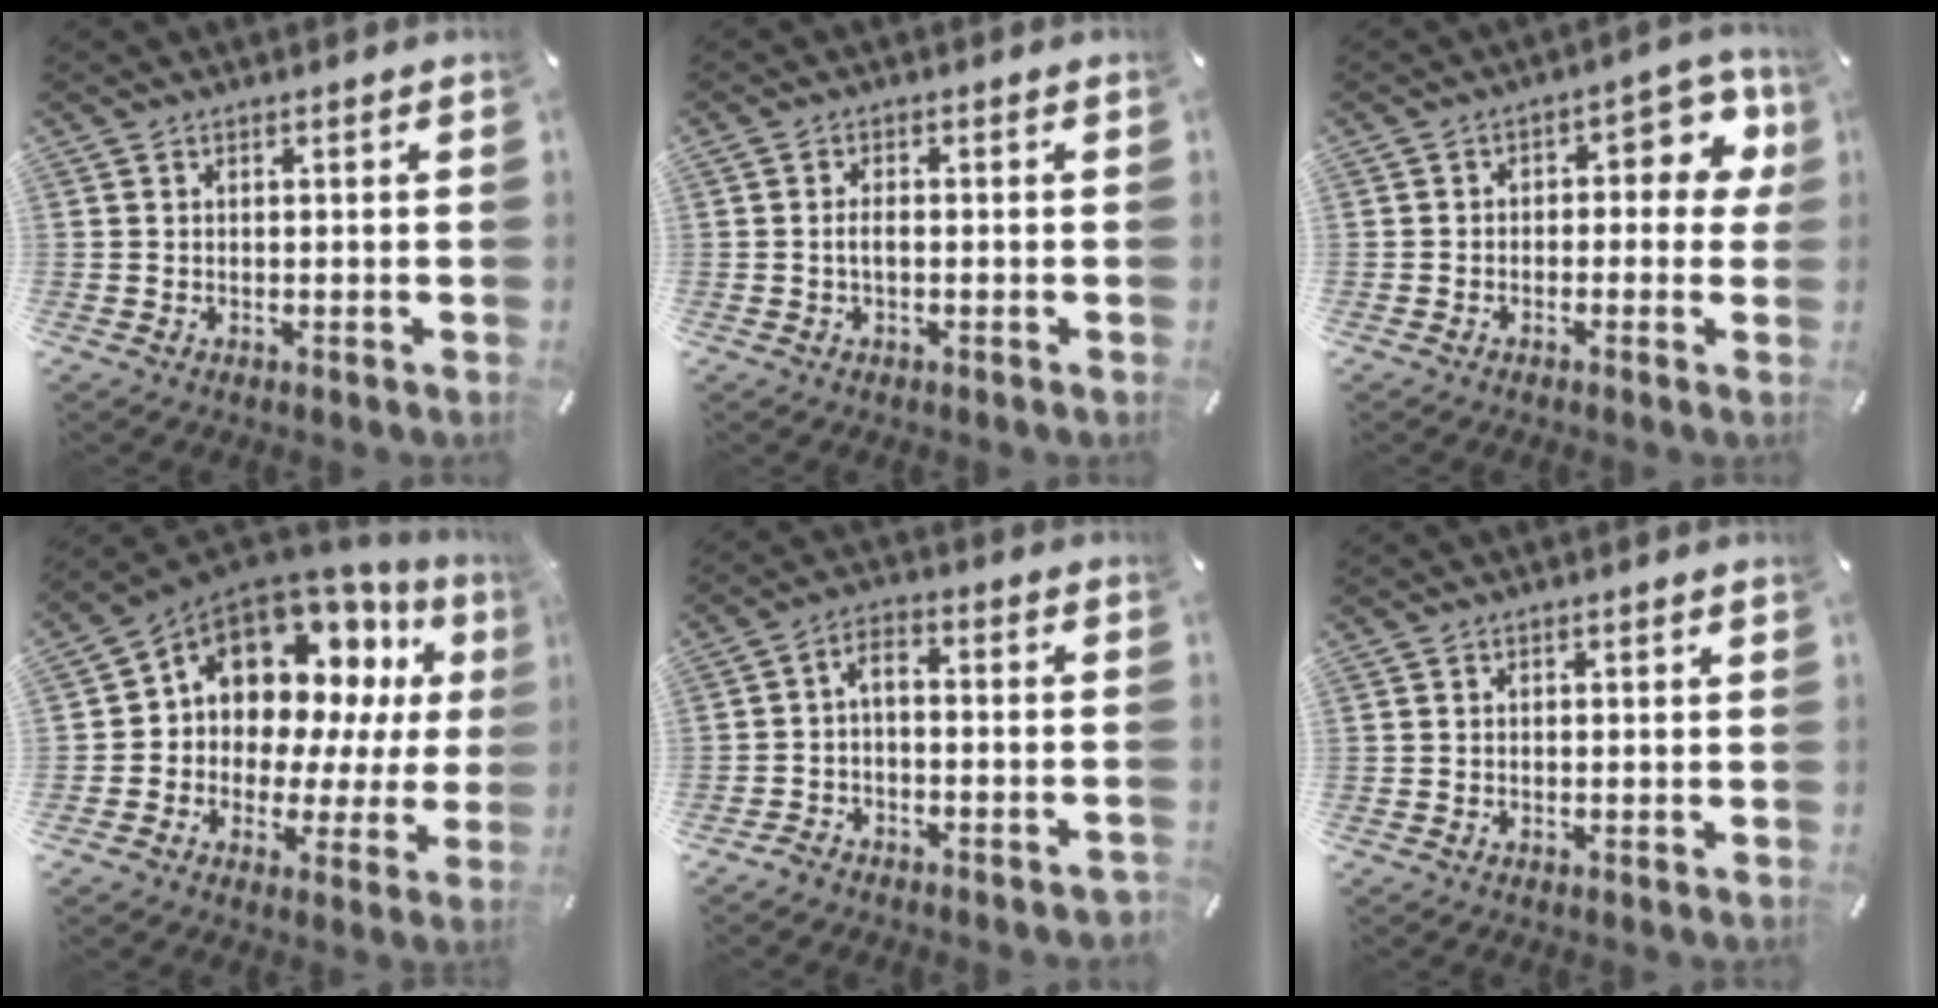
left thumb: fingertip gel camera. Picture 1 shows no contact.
{"total": 2.3, "force": [-0.3, 0.7, 2.1], "torque": [-0.047, -0.001, -0.009]}
{"total": 8.6, "force": [0.8, 4.9, 7.0], "torque": [-0.089, -0.005, 0.009]}
{"total": 12.2, "force": [6.8, 8.9, 4.9], "torque": [-0.094, -0.064, 0.129]}
{"total": 4.5, "force": [-3.1, 2.1, 2.5], "torque": [-0.041, 0.010, -0.060]}
{"total": 0.0}